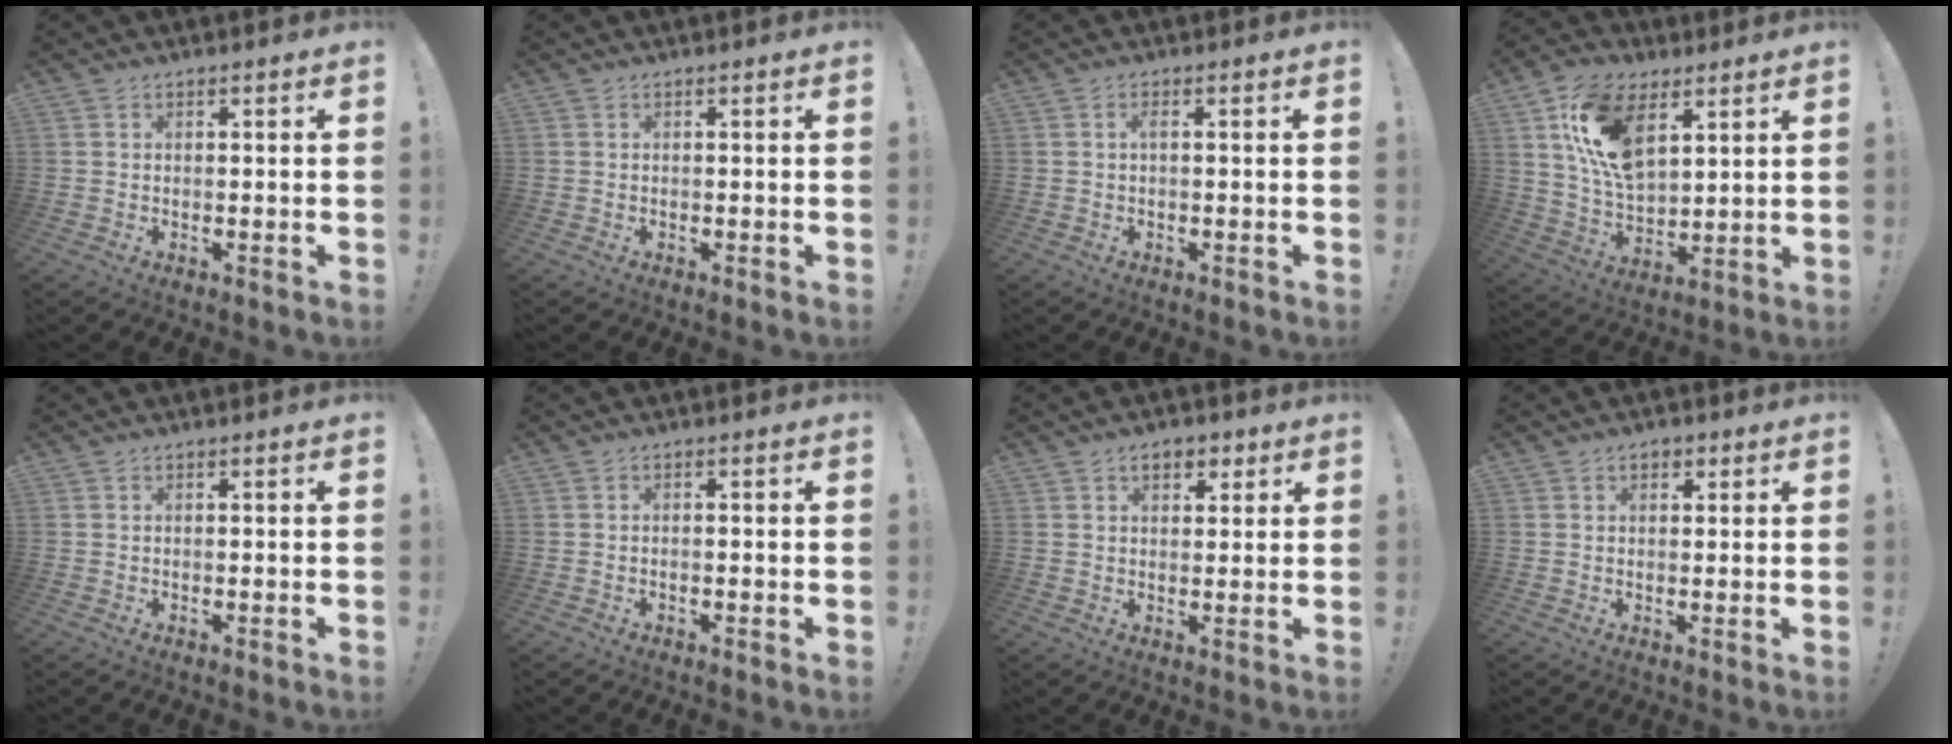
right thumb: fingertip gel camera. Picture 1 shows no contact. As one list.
[{"total": 0.0}, {"total": 1.4, "force": [-0.1, 0.2, 1.4], "torque": [-0.035, 0.006, -0.001]}, {"total": 17.3, "force": [7.9, 10.4, 11.4], "torque": [-0.224, -0.027, 0.146]}, {"total": 0.0}, {"total": 0.7, "force": [-0.6, 0.0, 0.3], "torque": [-0.008, 0.001, -0.010]}, {"total": 5.2, "force": [2.4, 3.5, 3.0], "torque": [-0.043, 0.004, 0.042]}, {"total": 2.4, "force": [0.9, 1.7, 1.4], "torque": [-0.021, 0.003, 0.015]}]